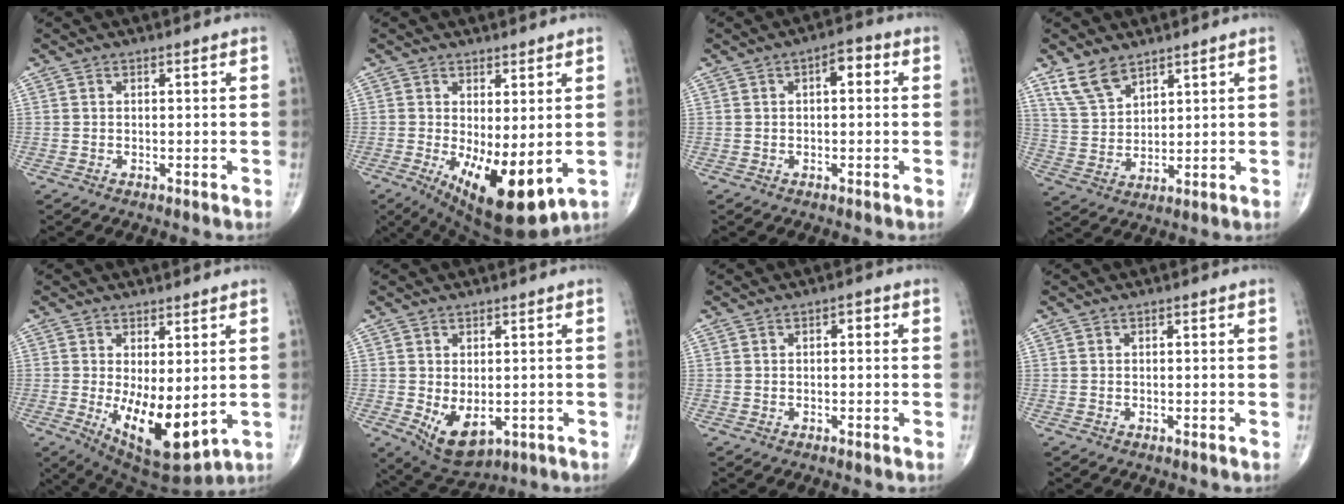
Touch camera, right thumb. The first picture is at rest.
{"total": 12.4, "force": [-2.1, 4.7, 11.3], "torque": [-0.171, -0.026, -0.011]}
{"total": 3.8, "force": [0.9, 1.8, 3.2], "torque": [-0.038, 0.011, 0.004]}
{"total": 7.4, "force": [5.4, 3.7, 3.5], "torque": [-0.056, -0.024, 0.115]}
{"total": 11.7, "force": [-1.2, 5.0, 10.5], "torque": [-0.159, -0.028, 0.003]}
{"total": 7.8, "force": [-1.5, 4.6, 6.1], "torque": [-0.088, -0.007, -0.001]}
{"total": 1.5, "force": [0.3, 0.8, 1.2], "torque": [-0.014, 0.005, -0.002]}
{"total": 0.0}